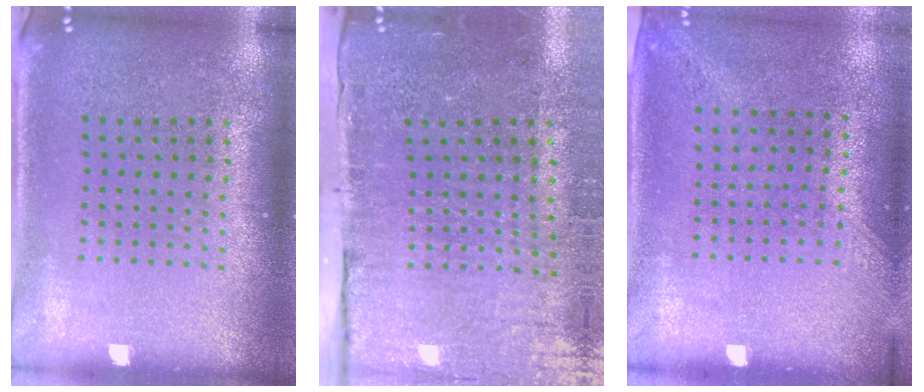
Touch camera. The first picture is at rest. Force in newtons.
{"total": 4.3, "press": 3.7, "slide": 2.2}
{"total": 1.4, "press": 1.1, "slide": 0.9}